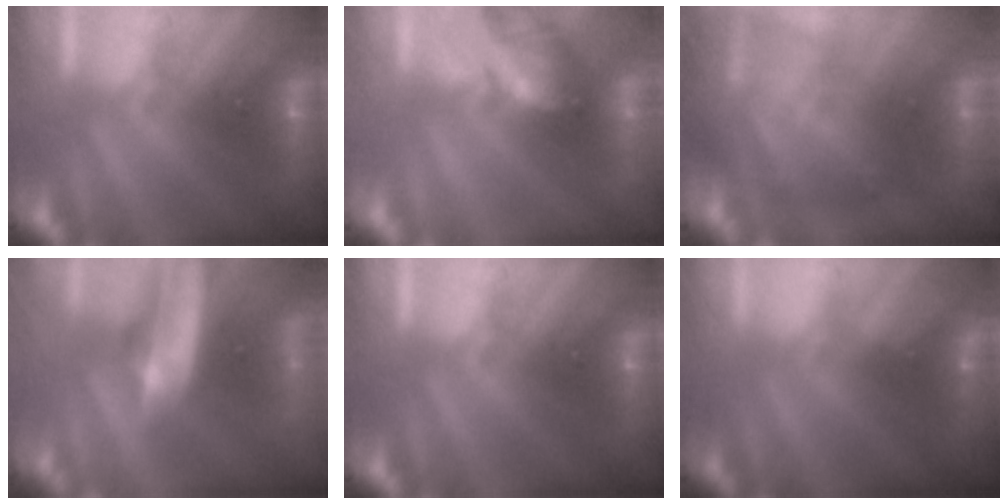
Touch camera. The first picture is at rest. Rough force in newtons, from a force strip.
{"total": 2.6}
{"total": 10.8}
{"total": 6.0}
{"total": 0.0}
{"total": 3.5}